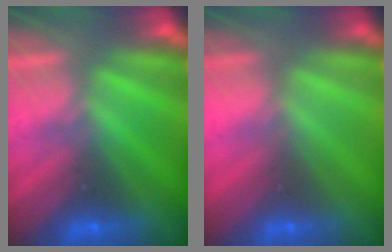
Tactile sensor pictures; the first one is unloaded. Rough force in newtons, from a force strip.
{"total": 3.3}